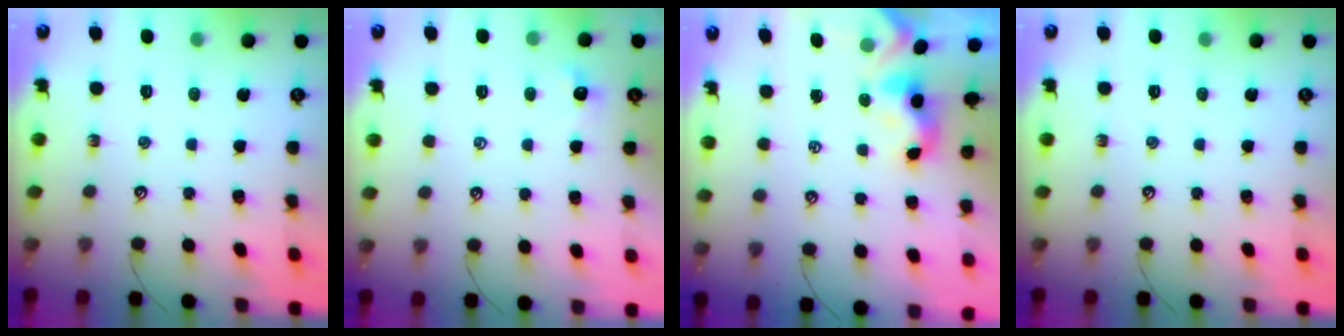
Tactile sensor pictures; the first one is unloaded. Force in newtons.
{"total": 0.5, "press": 0.1, "slide": 0.5}
{"total": 1.0, "press": 0.9, "slide": 0.5}
{"total": 0.0}